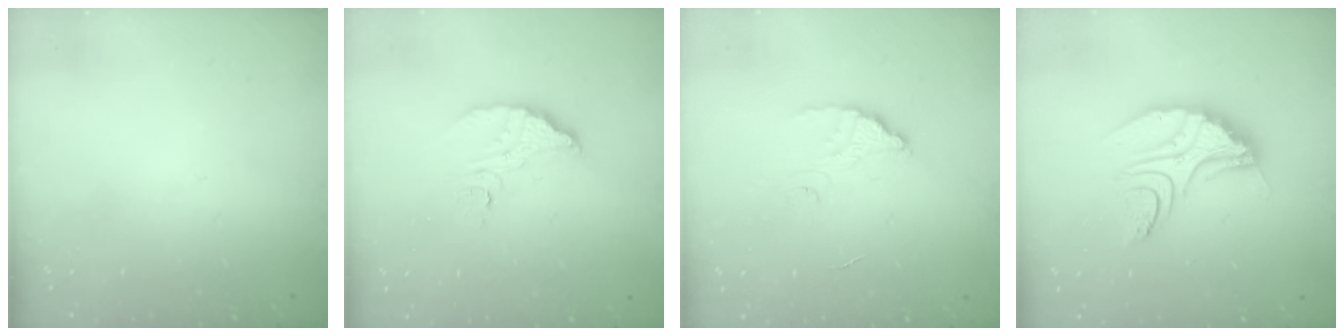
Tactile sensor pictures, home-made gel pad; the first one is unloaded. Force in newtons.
{"total": 7.1, "press": 7.1, "slide": 0.5}
{"total": 3.6, "press": 3.6, "slide": 0.2}
{"total": 10.8, "press": 10.8, "slide": 0.8}